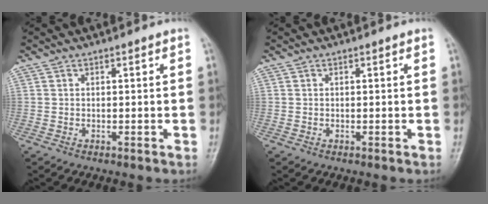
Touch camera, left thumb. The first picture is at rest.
{"total": 0.0}